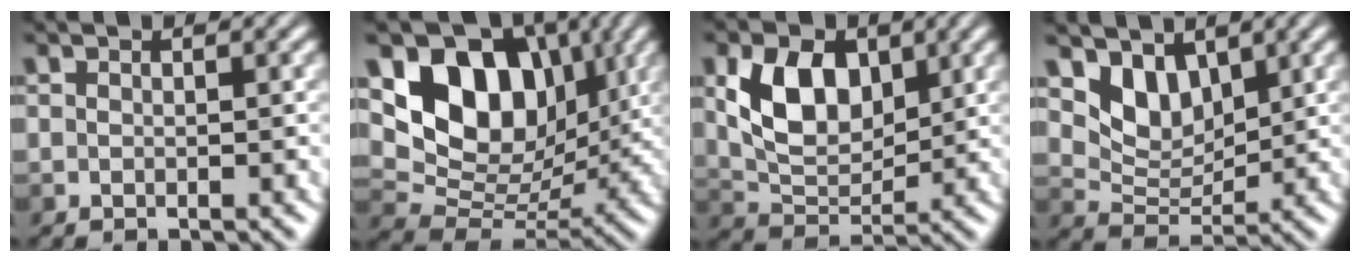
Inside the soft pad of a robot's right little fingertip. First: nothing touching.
{"total": 10.8, "force": [4.0, 7.6, 6.5], "torque": [-0.112, 0.008, 0.069]}
{"total": 6.5, "force": [1.4, 4.2, 4.8], "torque": [-0.091, -0.004, 0.025]}
{"total": 4.0, "force": [2.4, 2.4, 2.1], "torque": [-0.049, -0.013, 0.039]}